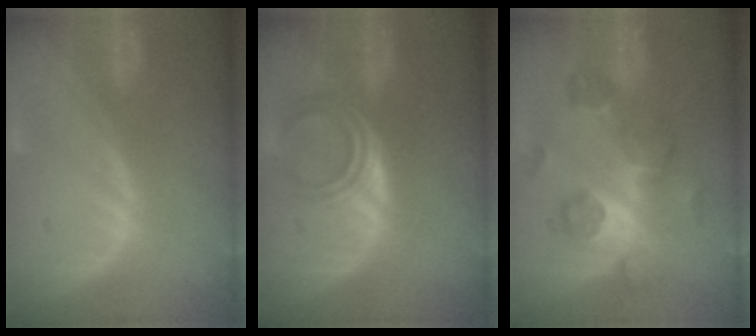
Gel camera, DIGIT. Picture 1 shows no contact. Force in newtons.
{"total": 4.7, "press": 4.0, "slide": 2.4}
{"total": 7.8, "press": 7.4, "slide": 2.4}